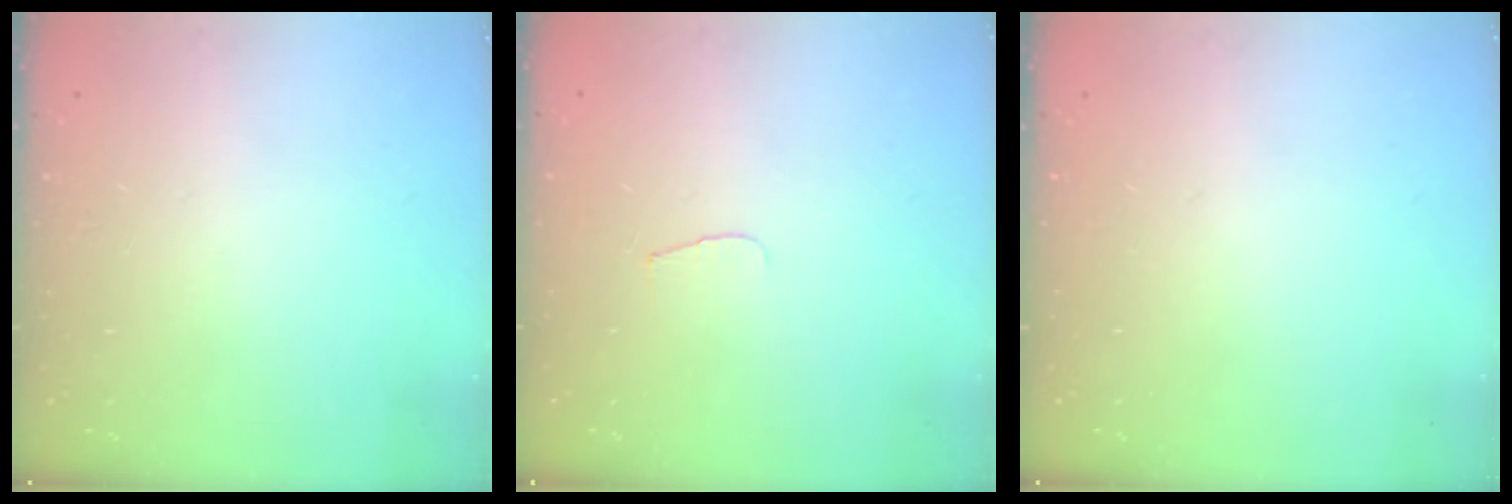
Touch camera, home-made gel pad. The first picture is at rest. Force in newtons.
{"total": 3.3, "press": 3.3, "slide": 0.4}
{"total": 0.0}